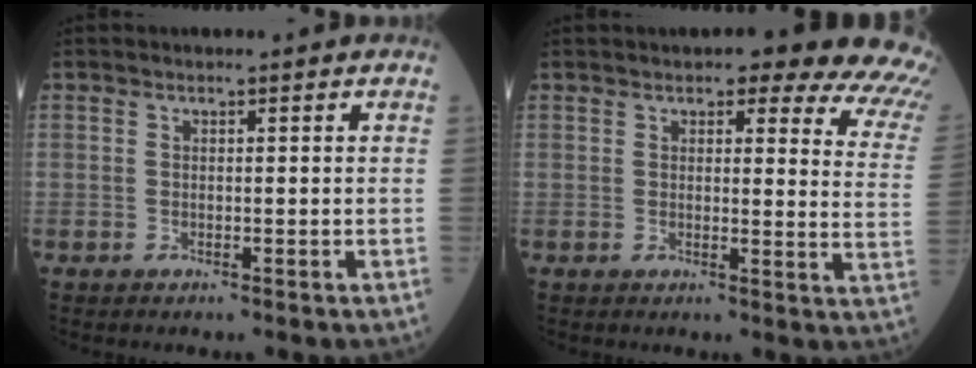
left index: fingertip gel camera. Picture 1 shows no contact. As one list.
[{"total": 16.5, "force": [13.9, 3.6, 8.2], "torque": [-0.072, -0.043, 0.126]}]